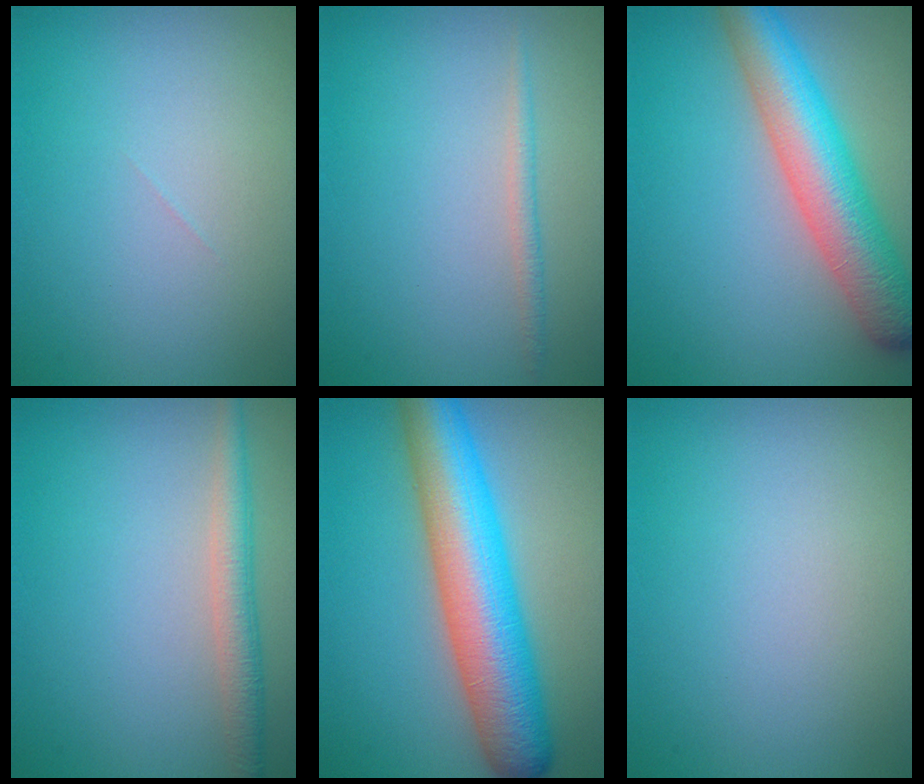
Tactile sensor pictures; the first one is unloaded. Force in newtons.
{"total": 1.2, "press": 1.2, "slide": 0.0}
{"total": 7.8, "press": 7.8, "slide": 0.3}
{"total": 3.0, "press": 3.0, "slide": 0.1}
{"total": 10.2, "press": 10.2, "slide": 0.2}
{"total": 0.0}